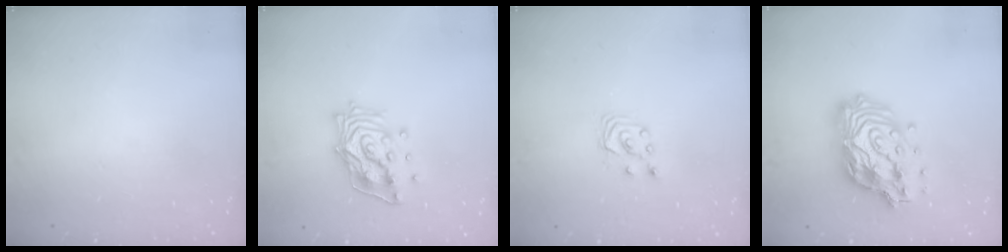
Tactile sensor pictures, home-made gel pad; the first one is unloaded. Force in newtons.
{"total": 13.5, "press": 13.5, "slide": 1.6}
{"total": 3.0, "press": 3.0, "slide": 0.3}
{"total": 18.7, "press": 18.6, "slide": 1.5}